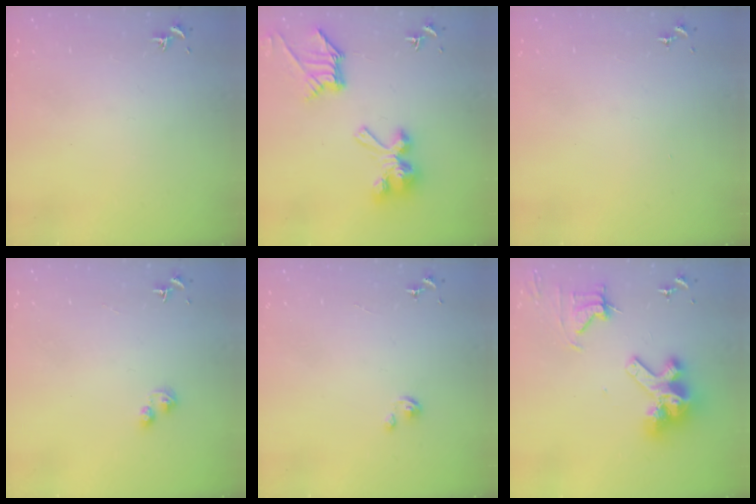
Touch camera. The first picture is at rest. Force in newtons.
{"total": 12.1, "press": 12.0, "slide": 1.4}
{"total": 0.0}
{"total": 3.3, "press": 3.3, "slide": 0.4}
{"total": 1.4, "press": 1.4, "slide": 0.1}
{"total": 15.4, "press": 15.3, "slide": 1.7}